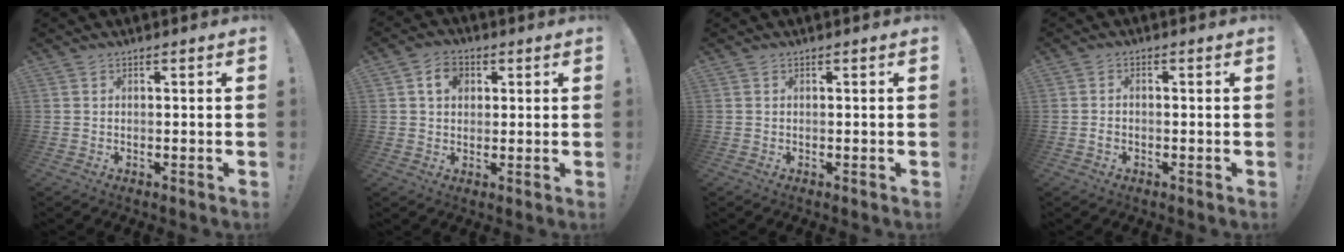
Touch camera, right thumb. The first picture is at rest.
{"total": 6.0, "force": [2.0, 4.6, 3.3], "torque": [-0.045, 0.004, 0.034]}
{"total": 0.0}
{"total": 1.6, "force": [-1.0, 0.8, 1.0], "torque": [-0.023, 0.008, -0.016]}